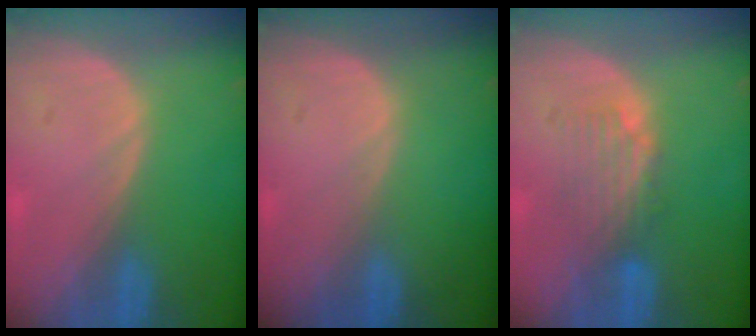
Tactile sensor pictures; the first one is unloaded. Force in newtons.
{"total": 0.0}
{"total": 4.7, "press": 3.9, "slide": 2.5}